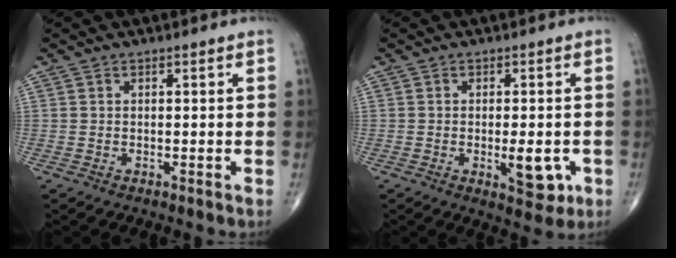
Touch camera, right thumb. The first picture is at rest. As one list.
[{"total": 6.3, "force": [-1.6, 2.7, 5.4], "torque": [-0.057, -0.005, -0.014]}]